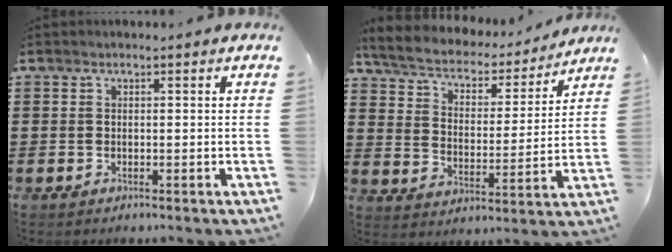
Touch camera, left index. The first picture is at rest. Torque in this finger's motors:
{"motor_torque": [1.30, -0.83, 0.60, 0.12]}